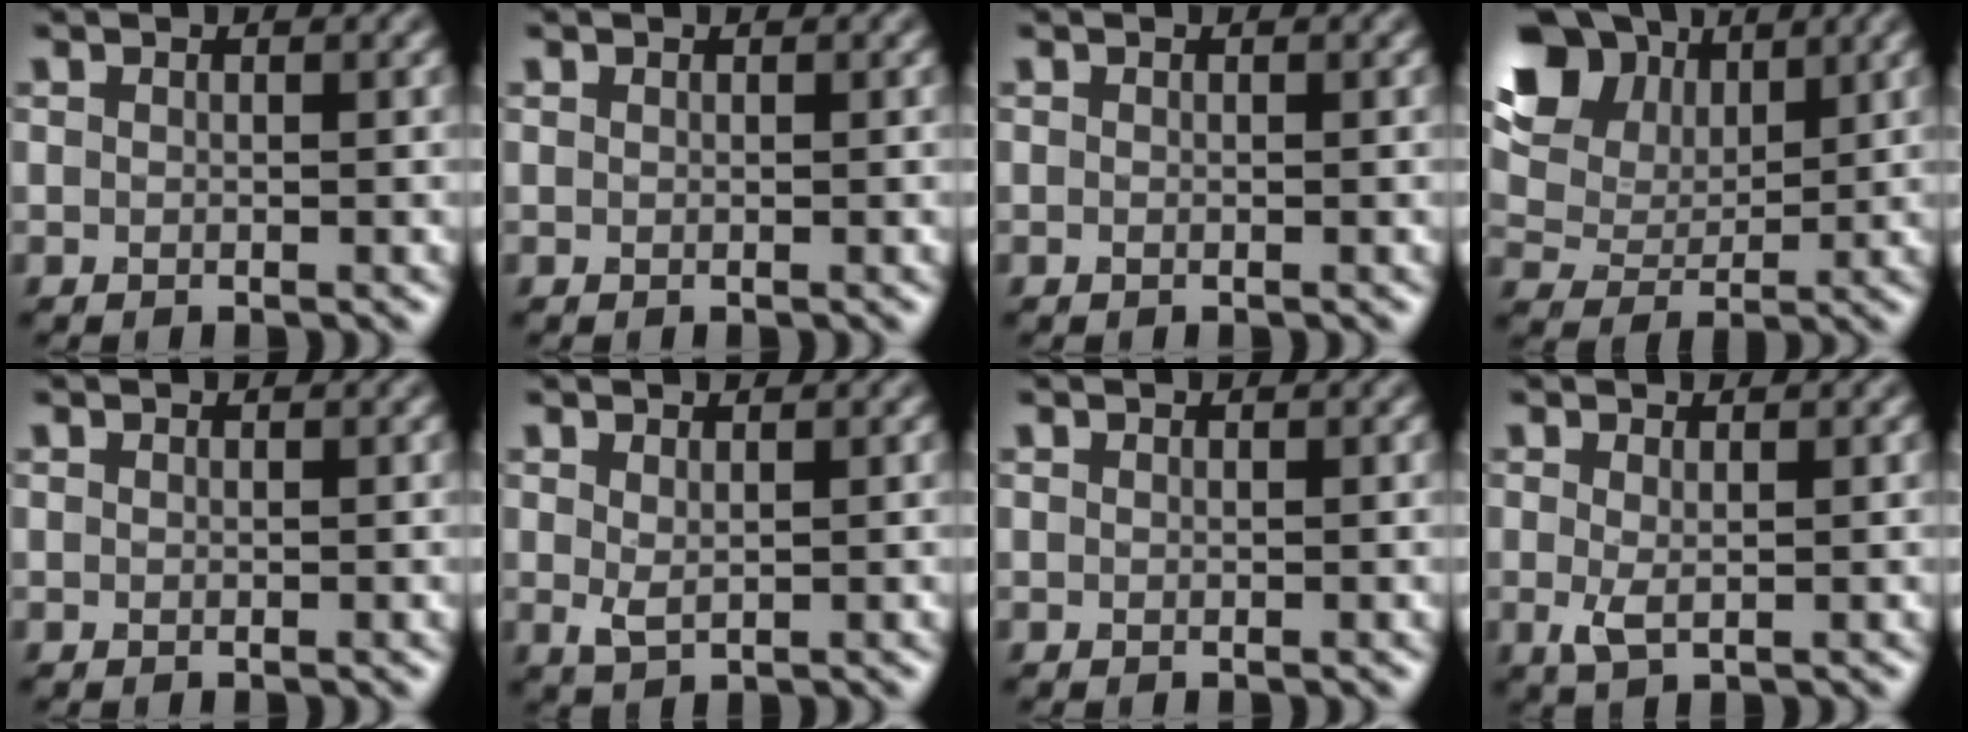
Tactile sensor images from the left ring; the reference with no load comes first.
{"total": 0.0}
{"total": 0.0}
{"total": 10.0, "force": [5.1, 6.6, 5.6], "torque": [-0.129, 0.025, 0.080]}
{"total": 0.0}
{"total": 1.1, "force": [0.4, 0.4, 0.9], "torque": [-0.025, -0.003, 0.014]}
{"total": 0.0}
{"total": 1.4, "force": [0.0, 0.4, 1.4], "torque": [-0.033, -0.001, 0.002]}